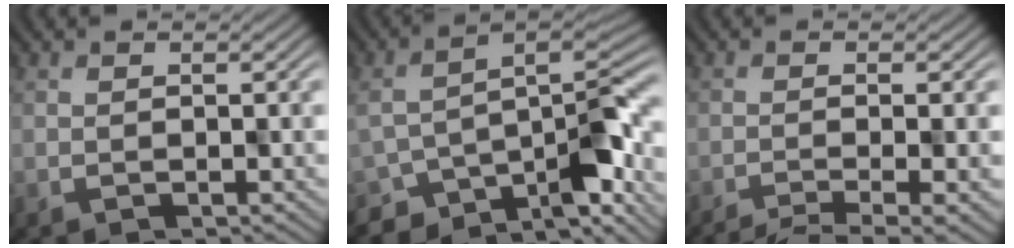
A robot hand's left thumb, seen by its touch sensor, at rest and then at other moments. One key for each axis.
{"total": 8.9, "fx": -5.6, "fy": 3.8, "fz": 5.8, "tx": -0.077, "ty": -0.005, "tz": -0.093}
{"total": 6.4, "fx": -4.9, "fy": 0.8, "fz": 4.1, "tx": -0.061, "ty": -0.003, "tz": -0.067}